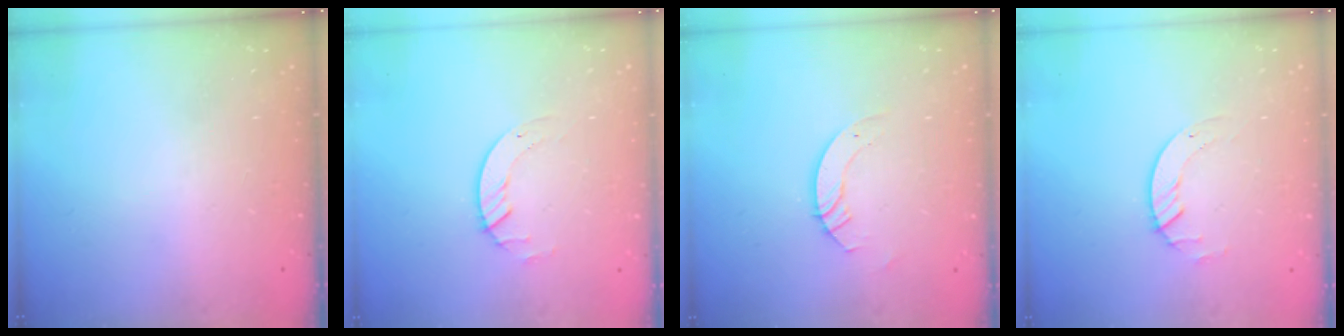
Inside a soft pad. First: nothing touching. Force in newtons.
{"total": 2.6, "press": 2.6, "slide": 0.3}
{"total": 3.7, "press": 3.7, "slide": 0.3}
{"total": 2.6, "press": 2.6, "slide": 0.3}